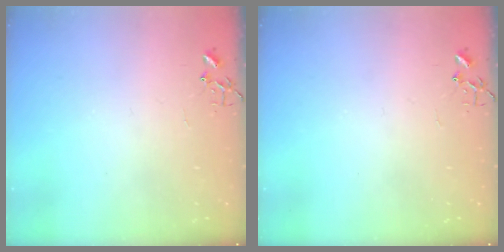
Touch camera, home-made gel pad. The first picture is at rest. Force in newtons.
{"total": 0.0}